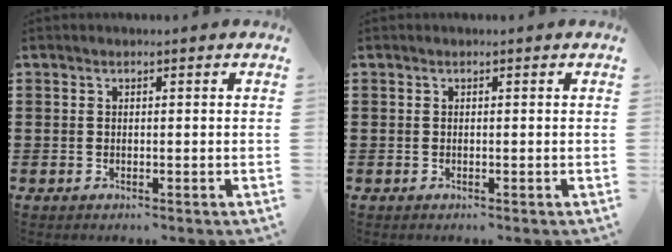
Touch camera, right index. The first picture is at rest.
{"total": 0.0}